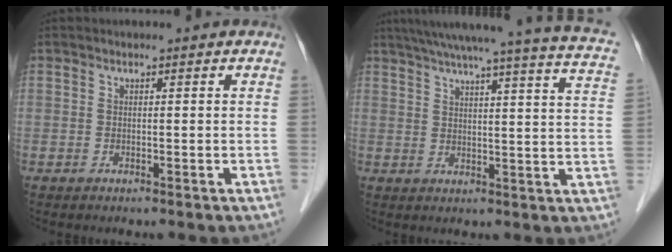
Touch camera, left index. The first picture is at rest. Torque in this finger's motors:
{"motor_torque": [0.65, -0.95, 0.29, 0.09]}